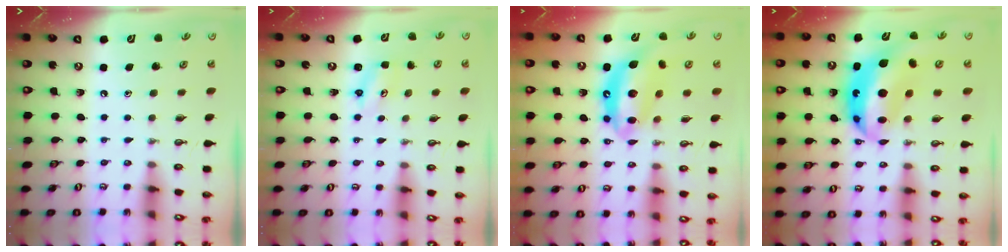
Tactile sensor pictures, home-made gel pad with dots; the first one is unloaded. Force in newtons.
{"total": 2.8, "press": 2.8, "slide": 0.3}
{"total": 14.8, "press": 14.7, "slide": 1.7}
{"total": 16.3, "press": 16.3, "slide": 1.6}